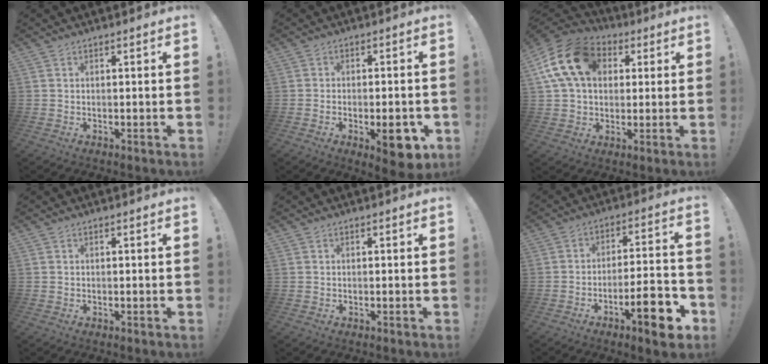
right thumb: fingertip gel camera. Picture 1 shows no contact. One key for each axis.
{"total": 9.0, "fx": -3.6, "fy": 4.0, "fz": 7.2, "tx": -0.075, "ty": 0.010, "tz": -0.053}
{"total": 18.2, "fx": 5.2, "fy": 13.2, "fz": 11.4, "tx": -0.193, "ty": 0.001, "tz": 0.100}
{"total": 0.0}
{"total": 0.0}
{"total": 14.0, "fx": -7.1, "fy": 3.3, "fz": 11.6, "tx": -0.150, "ty": 0.040, "tz": -0.109}